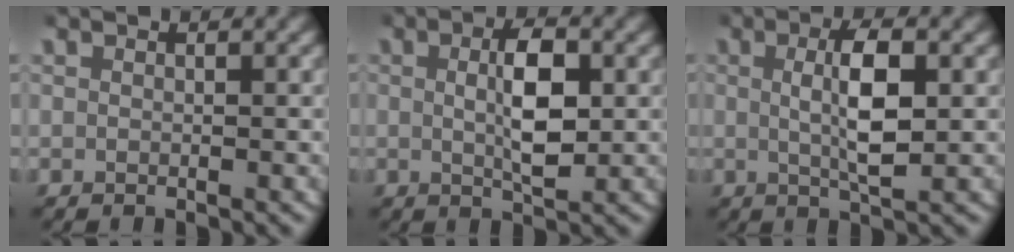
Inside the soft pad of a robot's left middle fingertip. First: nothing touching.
{"total": 4.4, "force": [0.4, 1.5, 4.1], "torque": [-0.067, -0.007, 0.010]}
{"total": 4.3, "force": [0.6, 1.0, 4.2], "torque": [-0.069, -0.003, 0.011]}